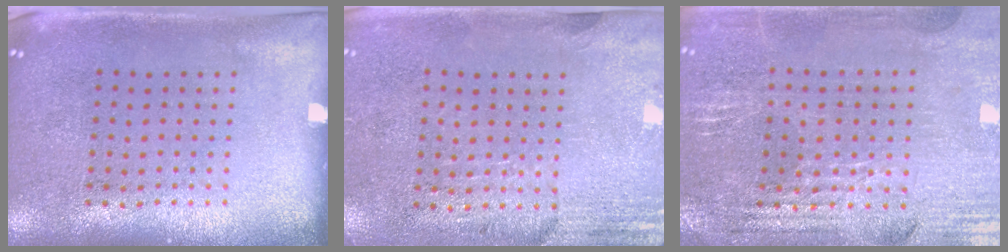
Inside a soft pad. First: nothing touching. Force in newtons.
{"total": 2.8, "press": 2.4, "slide": 1.4}
{"total": 2.9, "press": 2.9, "slide": 0.5}